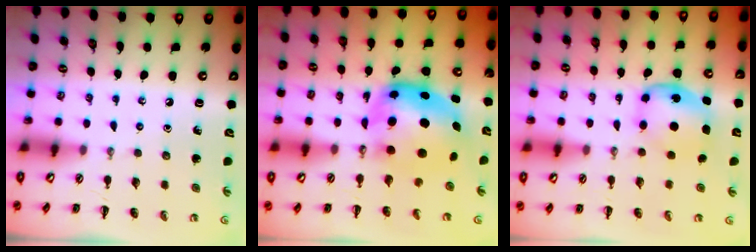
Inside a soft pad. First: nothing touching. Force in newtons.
{"total": 8.9, "press": 8.6, "slide": 2.2}
{"total": 6.3, "press": 6.2, "slide": 0.7}